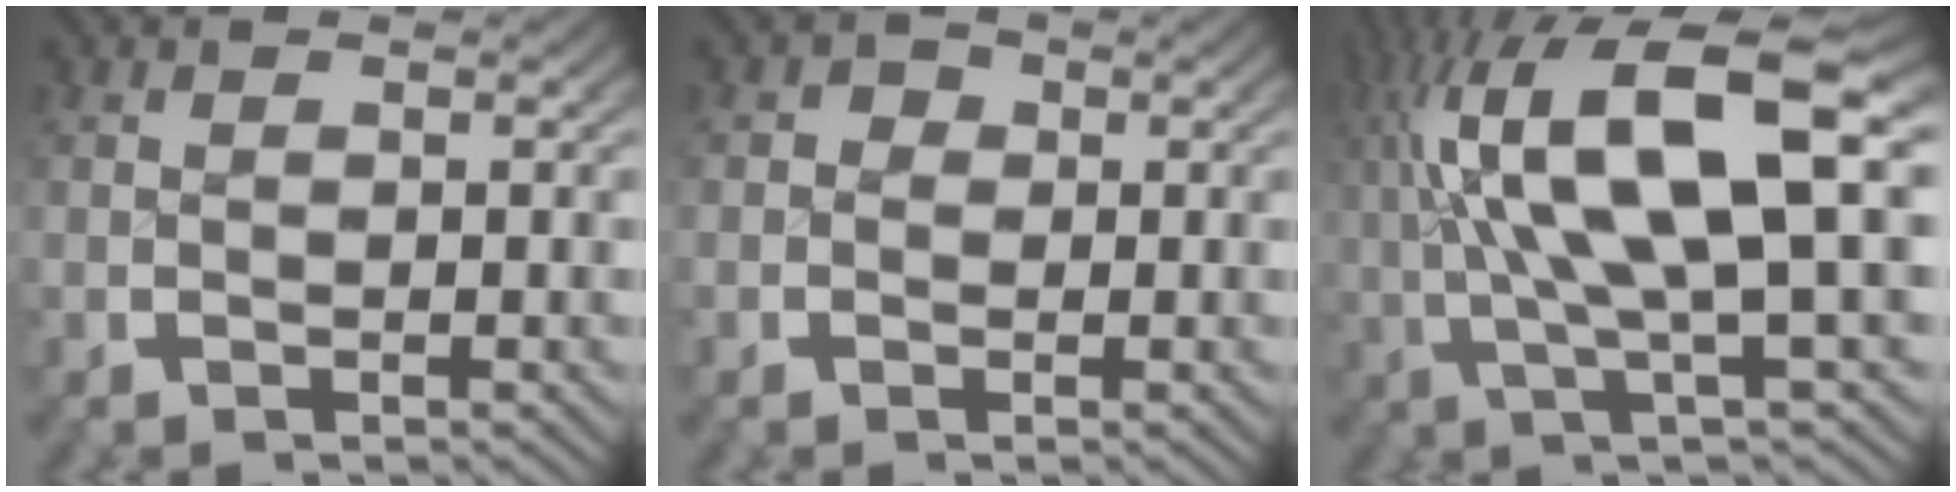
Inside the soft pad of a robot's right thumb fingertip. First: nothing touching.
{"total": 1.7, "force": [0.0, 1.6, 0.6], "torque": [-0.004, -0.002, -0.007]}
{"total": 13.8, "force": [1.9, 5.9, 12.3], "torque": [-0.214, -0.003, 0.029]}